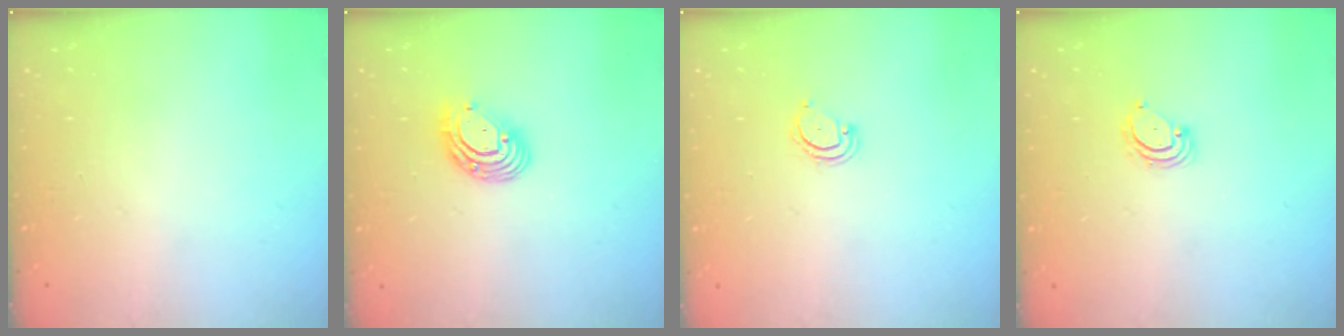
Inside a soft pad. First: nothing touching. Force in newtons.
{"total": 10.7, "press": 10.5, "slide": 2.2}
{"total": 2.5, "press": 2.5, "slide": 0.2}
{"total": 3.2, "press": 3.2, "slide": 0.3}